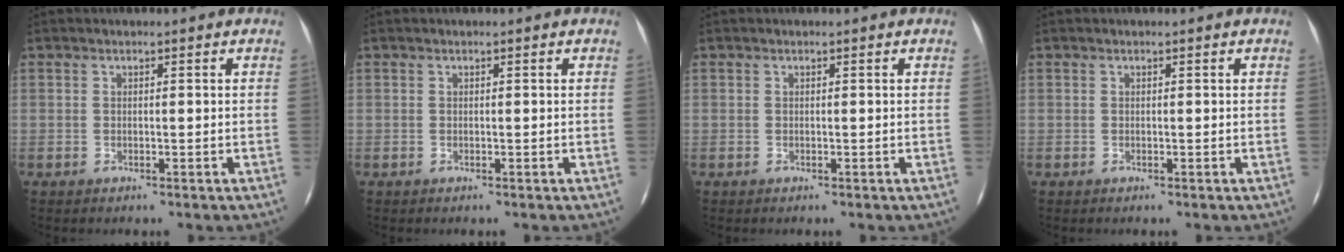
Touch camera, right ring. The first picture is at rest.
{"total": 0.0}
{"total": 0.0}
{"total": 0.0}